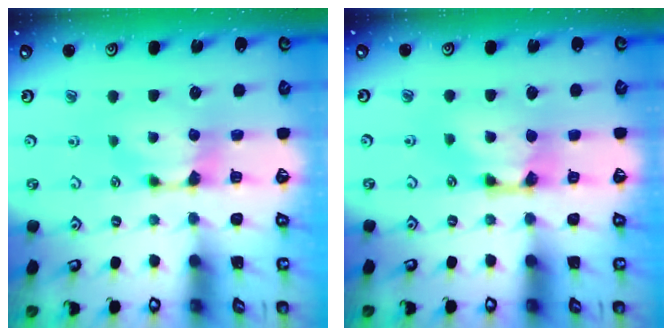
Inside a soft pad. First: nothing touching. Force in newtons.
{"total": 2.5, "press": 2.5, "slide": 0.2}